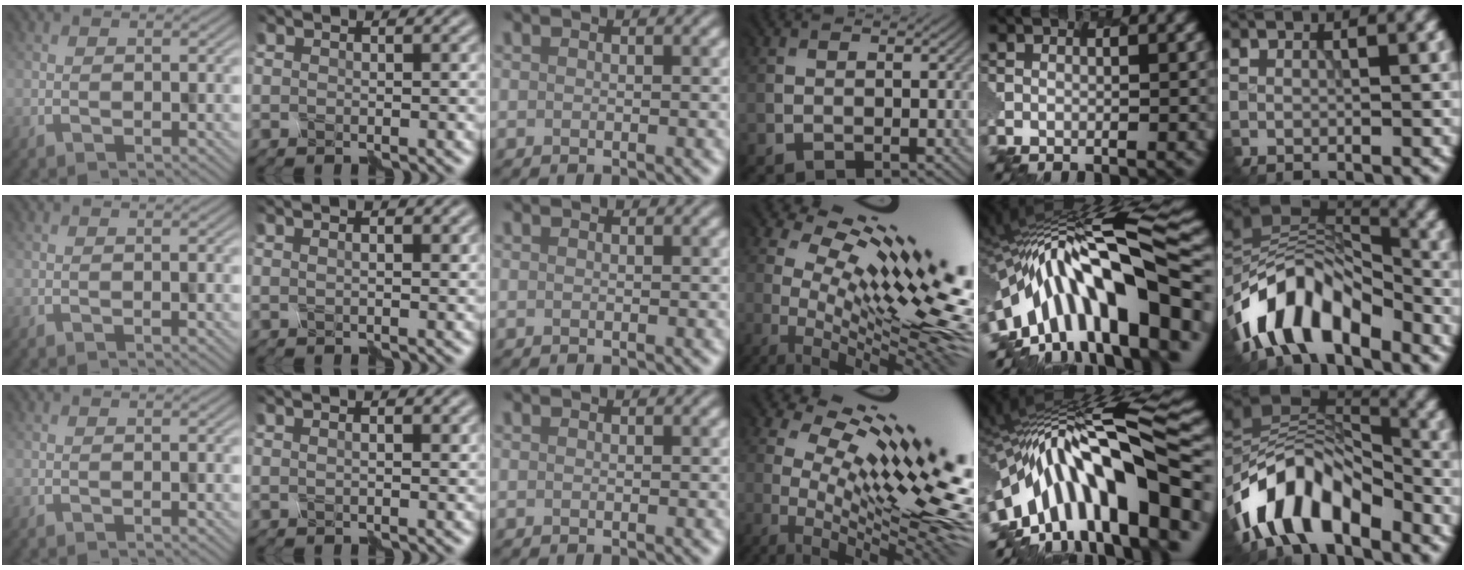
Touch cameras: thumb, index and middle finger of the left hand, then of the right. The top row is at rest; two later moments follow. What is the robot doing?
{"motion": "disassemble", "object": "hinged jar"}